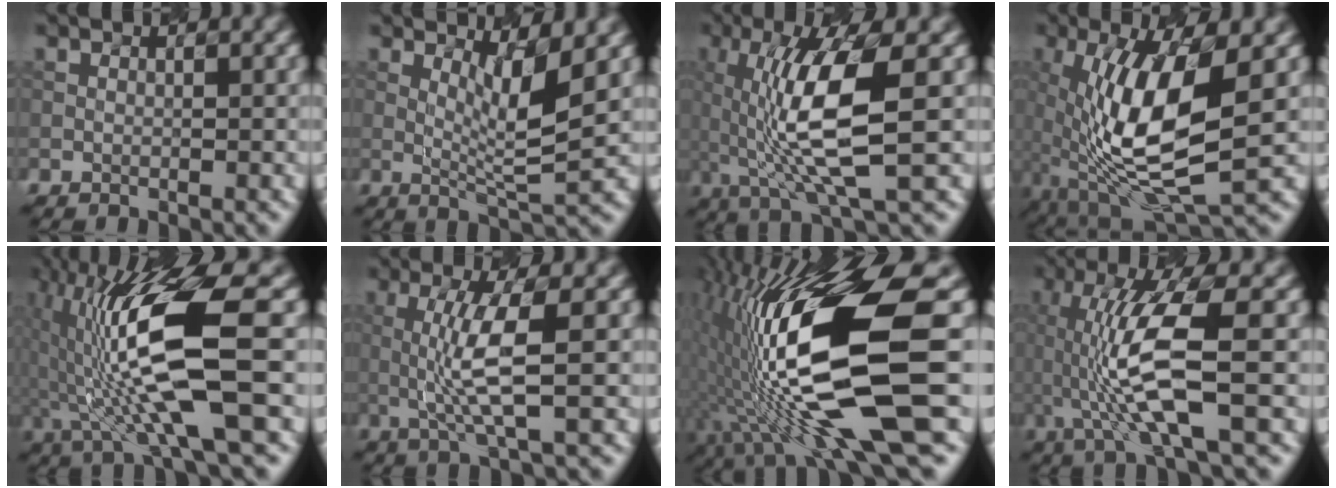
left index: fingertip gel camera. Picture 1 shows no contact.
{"total": 4.4, "force": [1.2, 0.5, 4.2], "torque": [-0.079, -0.010, 0.036]}
{"total": 8.5, "force": [-0.5, 1.9, 8.2], "torque": [-0.158, 0.003, 0.007]}
{"total": 11.2, "force": [-0.9, 4.0, 10.4], "torque": [-0.208, -0.003, -0.006]}
{"total": 11.5, "force": [-0.4, 2.1, 11.3], "torque": [-0.208, 0.007, 0.007]}
{"total": 4.8, "force": [-0.1, 0.5, 4.7], "torque": [-0.105, 0.002, 0.013]}
{"total": 16.1, "force": [-2.7, 3.6, 15.5], "torque": [-0.303, 0.008, -0.029]}
{"total": 8.6, "force": [-1.2, 1.8, 8.3], "torque": [-0.178, 0.005, -0.006]}